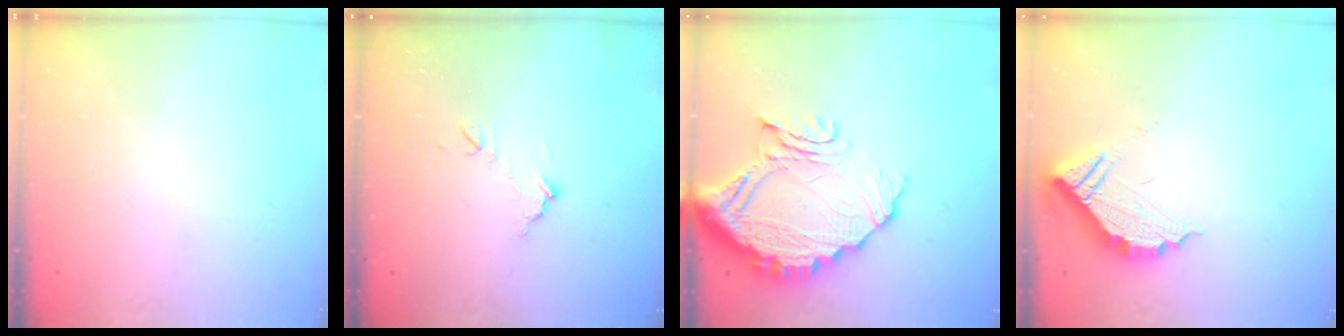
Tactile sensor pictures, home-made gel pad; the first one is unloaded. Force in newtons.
{"total": 7.9, "press": 7.9, "slide": 0.3}
{"total": 17.4, "press": 17.4, "slide": 1.5}
{"total": 10.2, "press": 10.1, "slide": 0.6}